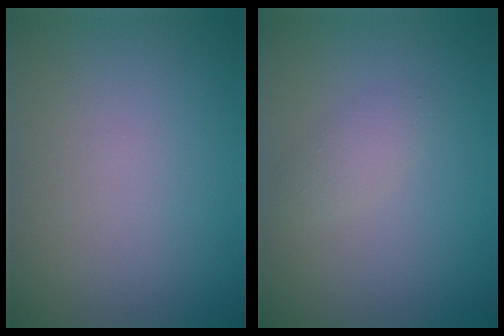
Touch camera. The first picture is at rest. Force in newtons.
{"total": 1.5, "press": 1.5, "slide": 0.0}